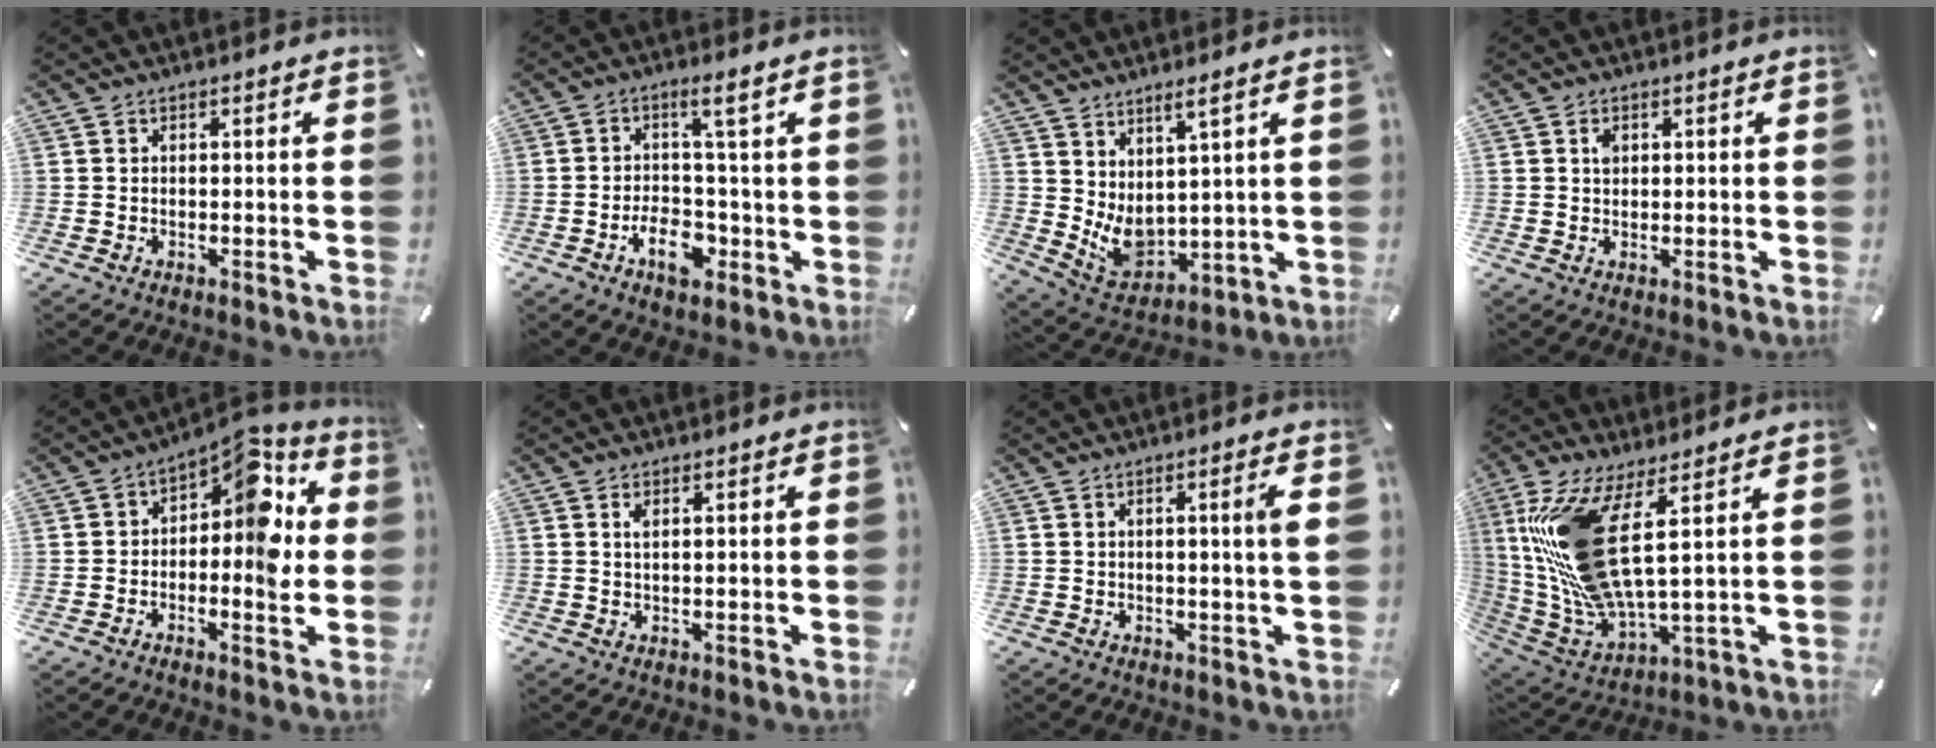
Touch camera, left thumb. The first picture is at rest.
{"total": 8.9, "force": [-1.5, 4.7, 7.3], "torque": [-0.107, 0.006, -0.027]}
{"total": 5.9, "force": [2.4, 3.5, 4.1], "torque": [-0.097, -0.044, 0.048]}
{"total": 1.7, "force": [0.5, 1.2, 0.9], "torque": [-0.005, -0.003, 0.006]}
{"total": 10.4, "force": [2.4, 5.5, 8.5], "torque": [-0.092, -0.044, 0.034]}
{"total": 1.6, "force": [0.7, 0.5, 1.3], "torque": [-0.028, -0.001, 0.012]}
{"total": 4.5, "force": [0.9, -0.2, 4.4], "torque": [-0.081, -0.005, 0.010]}
{"total": 20.0, "force": [5.9, 6.8, 17.8], "torque": [-0.384, -0.027, 0.099]}